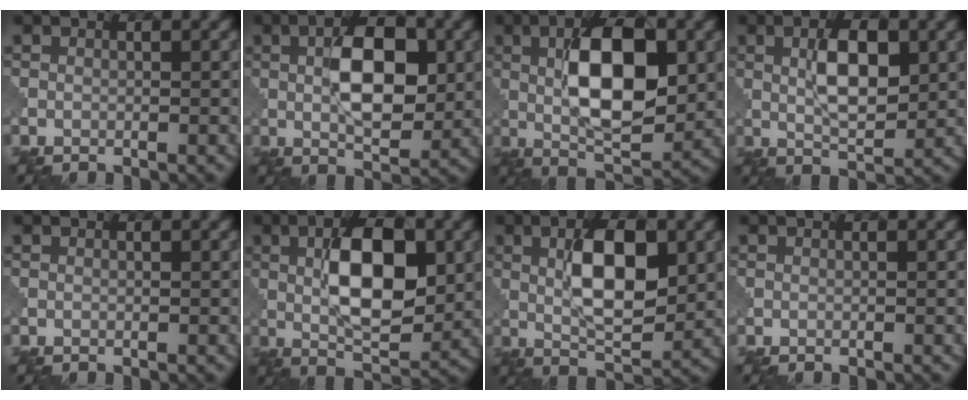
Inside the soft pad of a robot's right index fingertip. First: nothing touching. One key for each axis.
{"total": 7.5, "fx": 1.1, "fy": 3.5, "fz": 6.5, "tx": -0.103, "ty": 0.002, "tz": 0.018}
{"total": 10.2, "fx": 1.4, "fy": 4.4, "fz": 9.1, "tx": -0.140, "ty": 0.009, "tz": 0.025}
{"total": 5.4, "fx": 1.3, "fy": 2.2, "fz": 4.8, "tx": -0.083, "ty": 0.002, "tz": 0.025}
{"total": 0.0}
{"total": 9.3, "fx": 1.4, "fy": 4.1, "fz": 8.2, "tx": -0.126, "ty": 0.007, "tz": 0.025}
{"total": 7.9, "fx": 1.5, "fy": 3.2, "fz": 7.0, "tx": -0.114, "ty": 0.002, "tz": 0.027}
{"total": 0.0}